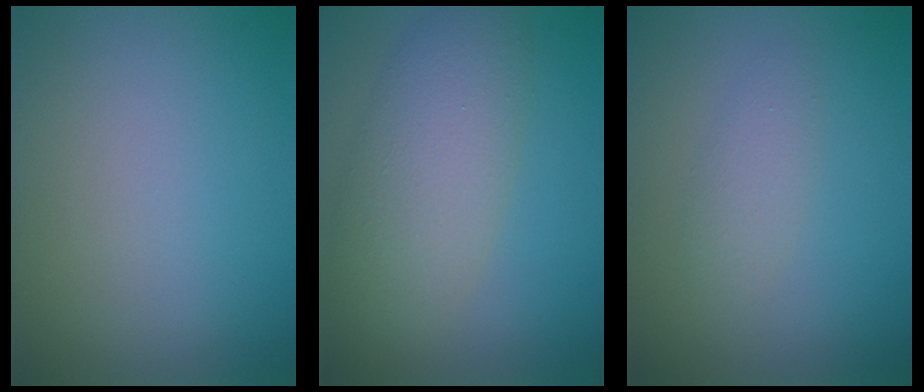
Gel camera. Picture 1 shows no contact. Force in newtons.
{"total": 6.0, "press": 6.0, "slide": 0.2}
{"total": 1.7, "press": 1.7, "slide": 0.1}